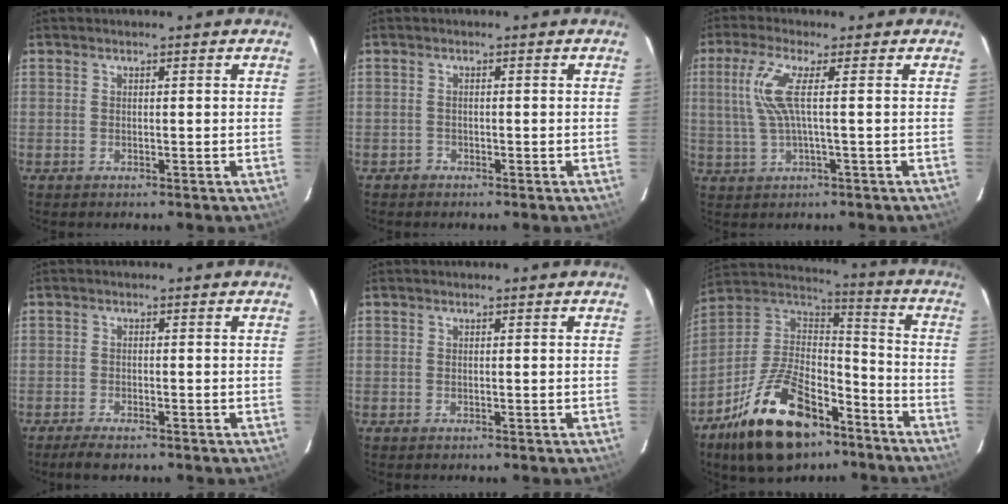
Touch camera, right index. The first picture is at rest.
{"total": 0.9, "force": [-0.7, 0.5, -0.1], "torque": [0.000, 0.006, -0.013]}
{"total": 6.6, "force": [0.8, -0.1, 6.5], "torque": [-0.141, 0.000, 0.026]}
{"total": 3.8, "force": [-3.0, 0.9, 2.1], "torque": [-0.055, -0.011, -0.054]}
{"total": 0.0}
{"total": 23.8, "force": [-14.4, 11.8, 14.9], "torque": [-0.297, 0.009, -0.236]}